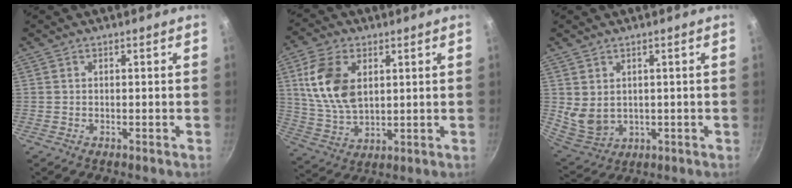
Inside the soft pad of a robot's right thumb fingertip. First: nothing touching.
{"total": 13.3, "force": [3.4, 8.3, 9.9], "torque": [-0.176, -0.015, 0.074]}
{"total": 6.7, "force": [1.4, 5.3, 3.9], "torque": [-0.058, -0.017, 0.047]}